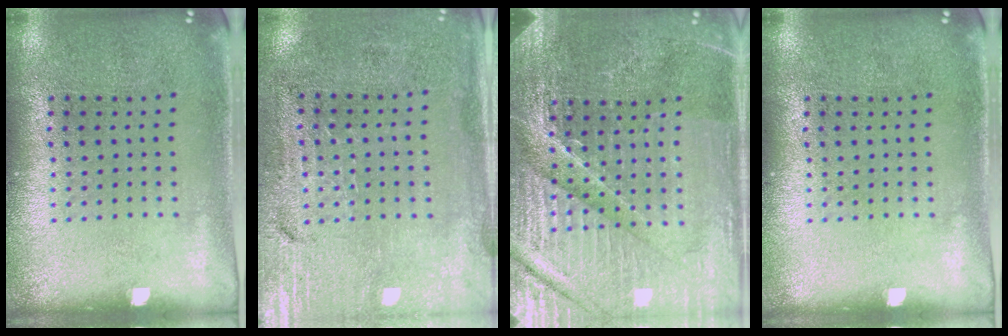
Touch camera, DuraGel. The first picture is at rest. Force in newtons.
{"total": 3.3, "press": 2.9, "slide": 1.5}
{"total": 4.8, "press": 4.6, "slide": 1.5}
{"total": 0.0}